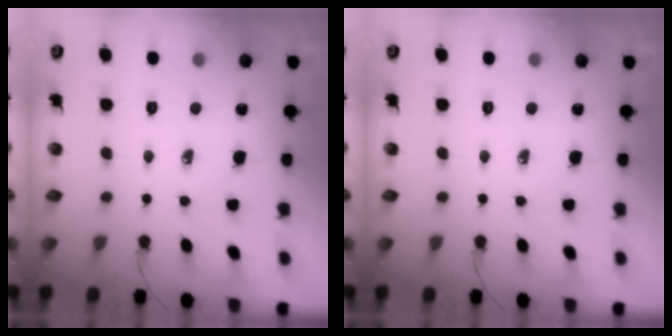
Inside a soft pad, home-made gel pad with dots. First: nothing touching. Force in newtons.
{"total": 0.0}